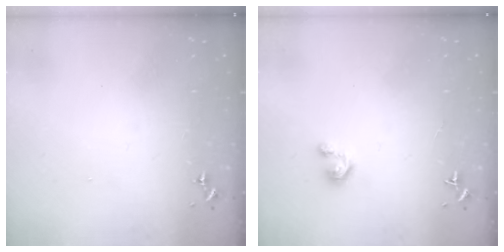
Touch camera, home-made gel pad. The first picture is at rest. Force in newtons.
{"total": 2.8, "press": 2.8, "slide": 0.3}